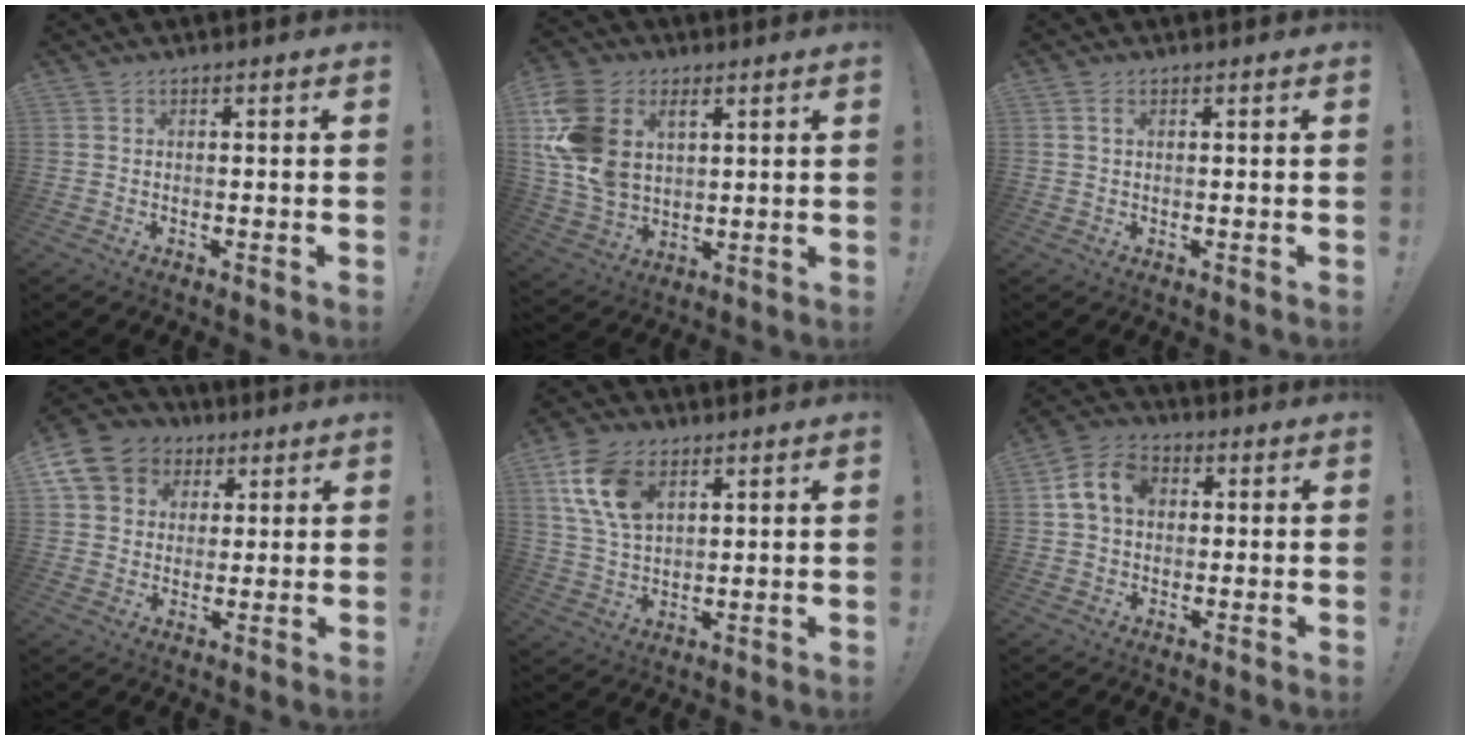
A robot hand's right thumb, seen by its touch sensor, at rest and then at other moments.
{"total": 16.7, "force": [5.8, 11.7, 10.4], "torque": [-0.207, -0.027, 0.111]}
{"total": 1.5, "force": [0.5, 0.7, 1.2], "torque": [-0.024, 0.003, 0.009]}
{"total": 11.7, "force": [4.7, 9.8, 4.5], "torque": [-0.064, -0.022, 0.099]}
{"total": 14.0, "force": [6.4, 8.9, 8.7], "torque": [-0.165, -0.015, 0.124]}
{"total": 10.2, "force": [2.5, 7.6, 6.3], "torque": [-0.110, 0.011, 0.051]}